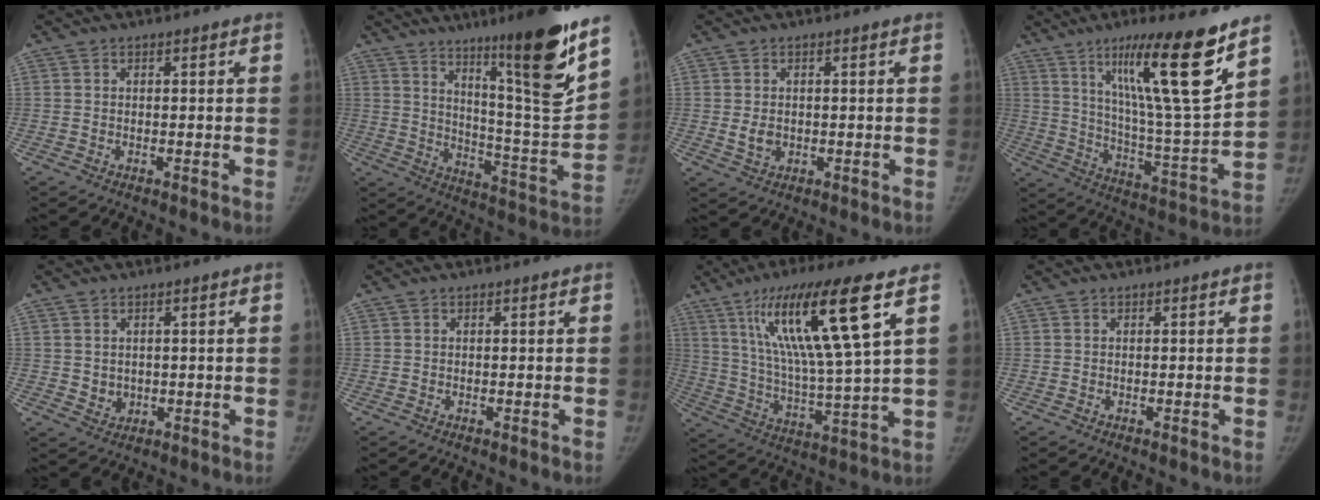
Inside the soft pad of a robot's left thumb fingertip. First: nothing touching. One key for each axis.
{"total": 20.0, "fx": 12.6, "fy": 1.2, "fz": 15.5, "tx": -0.200, "ty": -0.085, "tz": 0.206}
{"total": 2.7, "fx": 0.1, "fy": 2.1, "fz": 1.7, "tx": -0.023, "ty": -0.005, "tz": 0.010}
{"total": 21.5, "fx": 12.6, "fy": 1.7, "fz": 17.3, "tx": -0.255, "ty": -0.065, "tz": 0.212}
{"total": 2.6, "fx": 0.5, "fy": 2.3, "fz": 1.1, "tx": -0.013, "ty": -0.007, "tz": 0.019}
{"total": 0.0}
{"total": 20.4, "fx": 9.4, "fy": 2.0, "fz": 18.0, "tx": -0.325, "ty": -0.039, "tz": 0.167}
{"total": 0.0}